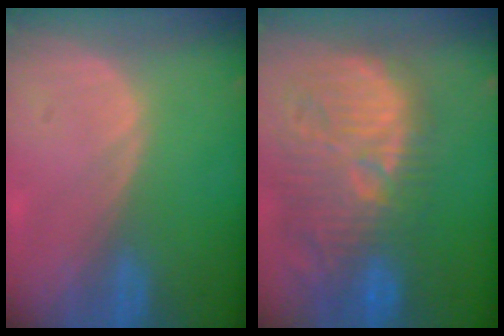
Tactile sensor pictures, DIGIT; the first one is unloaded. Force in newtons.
{"total": 13.6, "press": 12.6, "slide": 5.2}